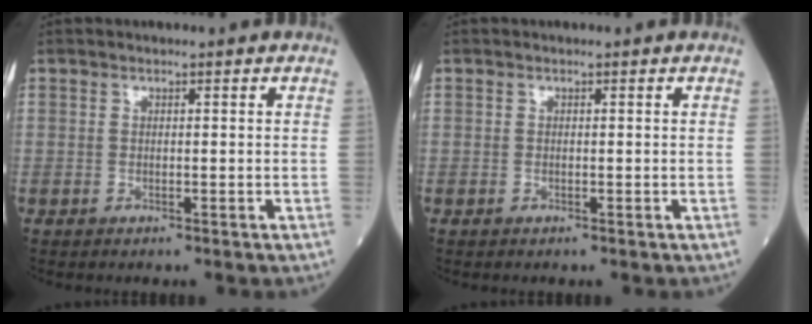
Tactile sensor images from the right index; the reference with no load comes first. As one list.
[{"total": 0.0}]